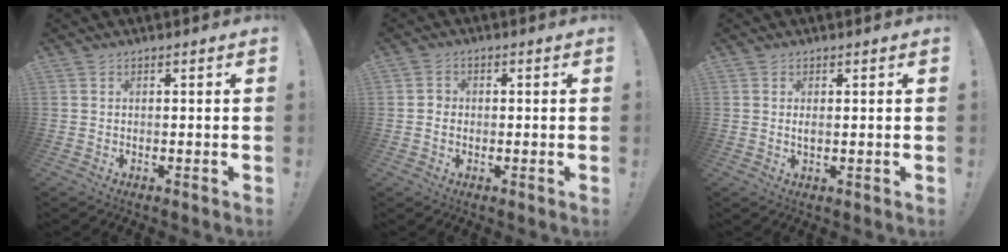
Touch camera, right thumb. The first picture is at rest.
{"total": 2.8, "force": [-0.7, 2.3, 1.3], "torque": [-0.019, 0.009, -0.013]}
{"total": 1.3, "force": [0.3, 0.4, 1.2], "torque": [-0.025, 0.002, 0.005]}